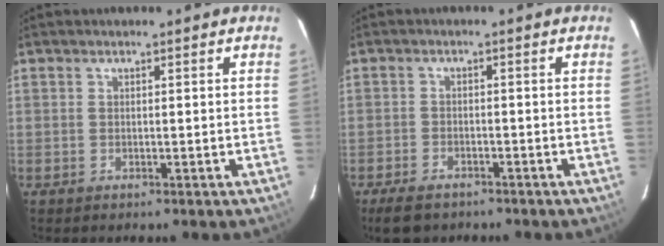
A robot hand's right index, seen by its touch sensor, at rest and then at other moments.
{"total": 5.9, "force": [-4.6, 2.8, 2.4], "torque": [-0.070, -0.005, -0.077]}